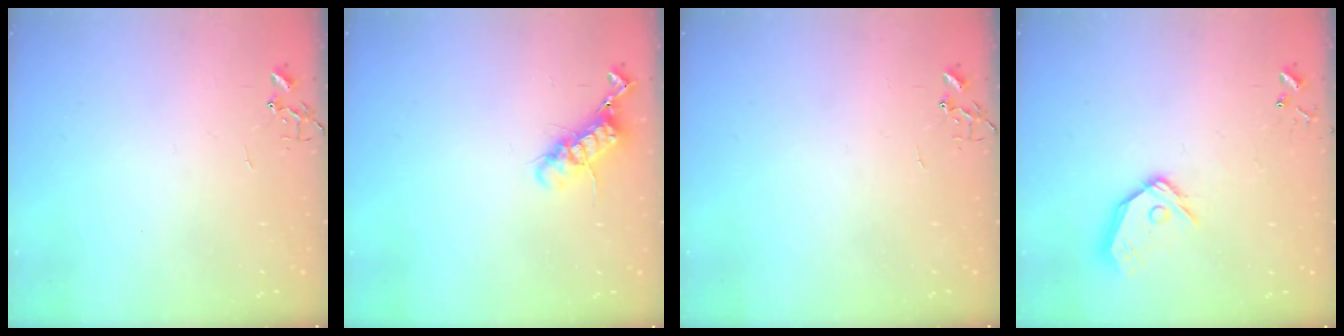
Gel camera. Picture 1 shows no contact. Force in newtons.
{"total": 11.9, "press": 11.8, "slide": 0.9}
{"total": 0.0}
{"total": 12.7, "press": 12.5, "slide": 2.0}